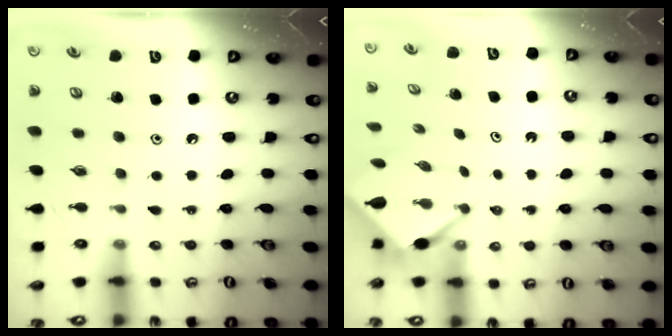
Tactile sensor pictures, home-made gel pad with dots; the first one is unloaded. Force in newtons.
{"total": 3.0, "press": 3.0, "slide": 0.3}